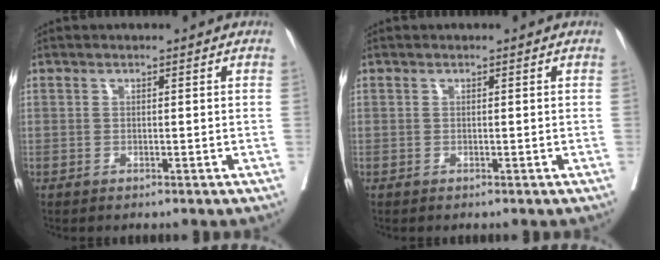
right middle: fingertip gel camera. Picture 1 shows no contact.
{"total": 0.0}